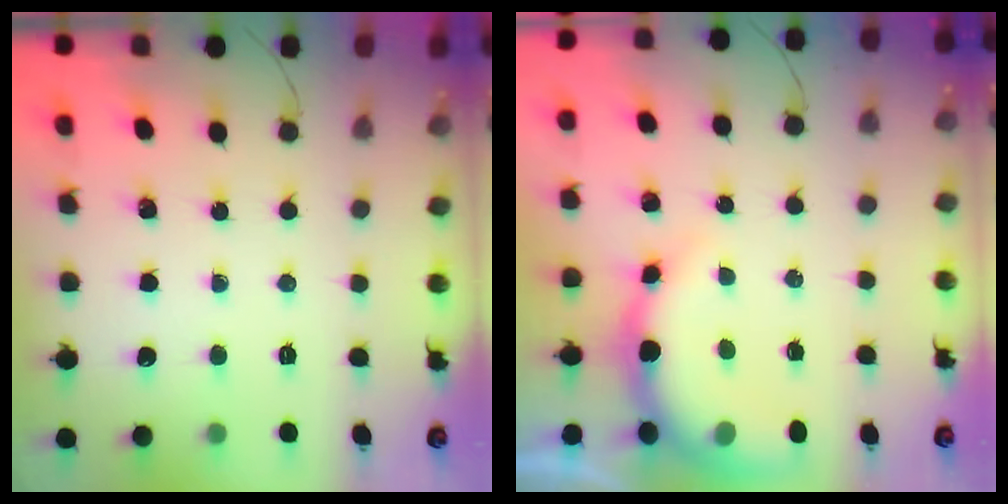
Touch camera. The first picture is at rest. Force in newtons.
{"total": 10.1, "press": 10.0, "slide": 1.3}